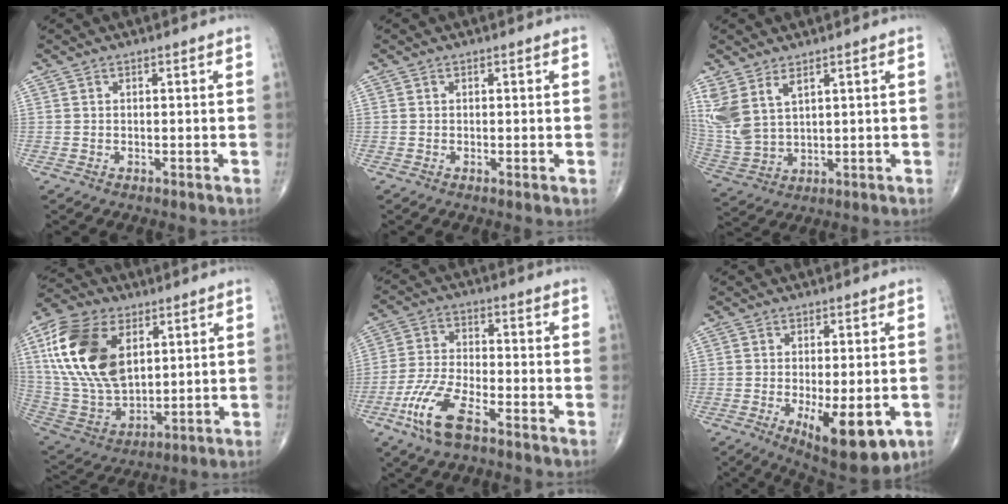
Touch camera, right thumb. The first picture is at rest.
{"total": 0.6, "force": [0.0, 0.0, 0.6], "torque": [-0.012, -0.004, -0.001]}
{"total": 10.3, "force": [5.1, 5.5, 7.0], "torque": [-0.161, -0.018, 0.122]}
{"total": 21.3, "force": [6.7, 12.9, 15.5], "torque": [-0.298, -0.021, 0.129]}
{"total": 10.2, "force": [-6.0, 3.2, 7.6], "torque": [-0.172, 0.017, -0.118]}
{"total": 13.0, "force": [-4.2, 4.9, 11.3], "torque": [-0.156, -0.016, -0.046]}